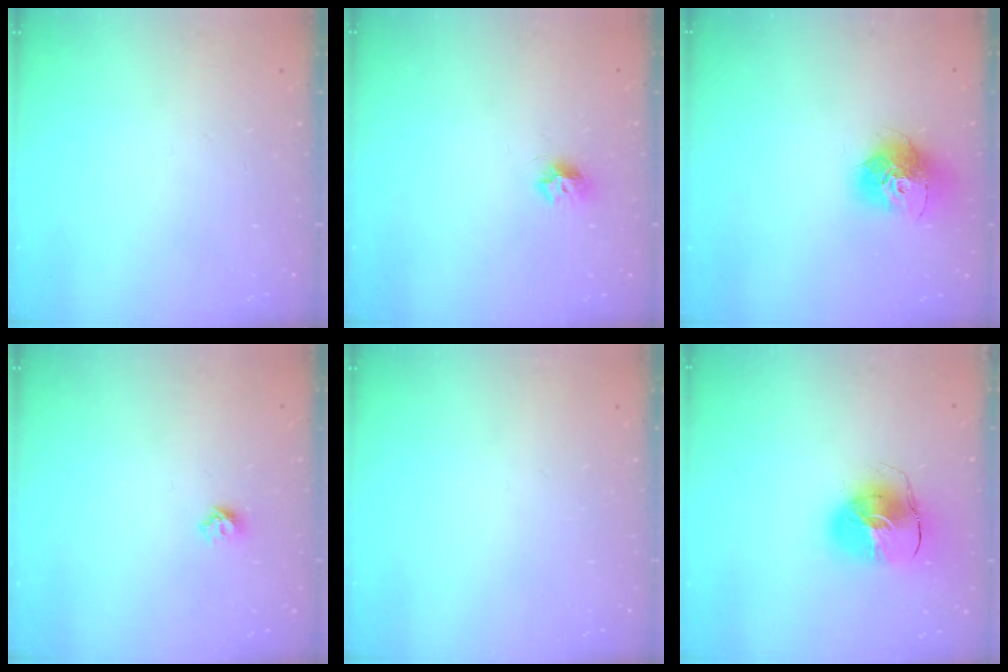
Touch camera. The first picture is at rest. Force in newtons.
{"total": 7.1, "press": 7.0, "slide": 0.3}
{"total": 14.4, "press": 14.3, "slide": 1.3}
{"total": 4.9, "press": 4.8, "slide": 0.8}
{"total": 0.0}
{"total": 11.2, "press": 11.0, "slide": 1.7}